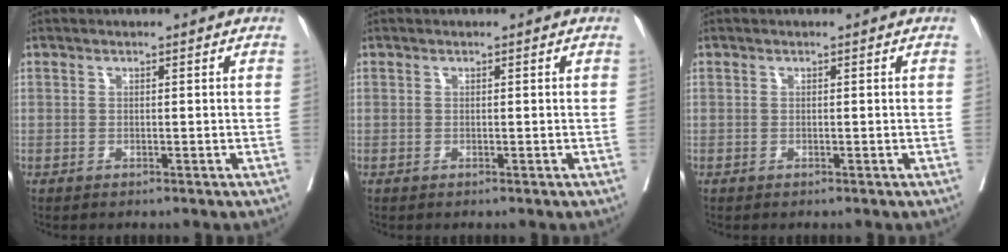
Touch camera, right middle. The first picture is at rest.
{"total": 0.0}
{"total": 0.0}